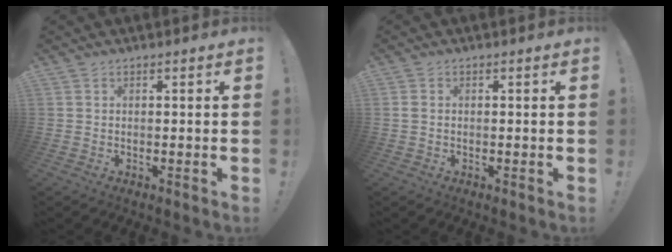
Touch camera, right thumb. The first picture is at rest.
{"total": 1.1, "force": [0.1, 0.7, 0.8], "torque": [-0.017, 0.005, 0.002]}